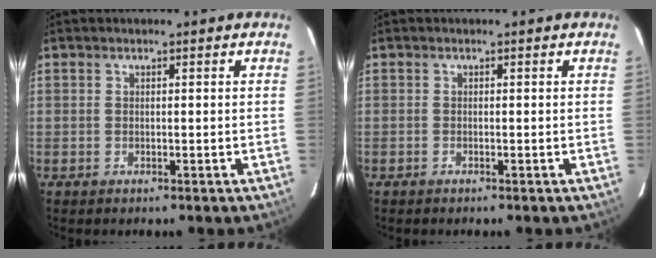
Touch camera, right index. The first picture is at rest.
{"total": 0.0}